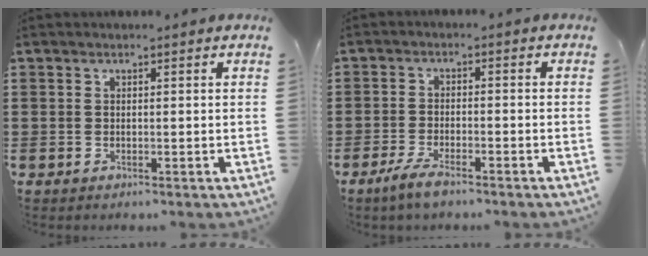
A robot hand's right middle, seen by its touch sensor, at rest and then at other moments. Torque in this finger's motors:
{"motor_torque": [2.14, 0.00, 0.05, 0.08]}